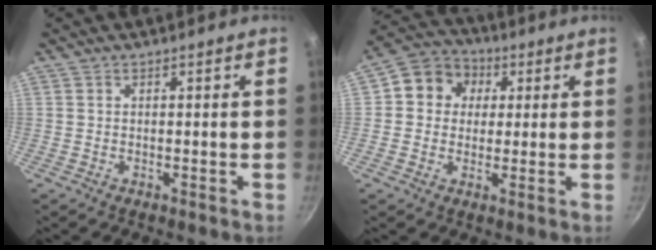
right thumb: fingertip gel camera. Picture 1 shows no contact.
{"total": 9.3, "force": [2.1, 8.2, 3.7], "torque": [-0.031, 0.011, 0.014]}